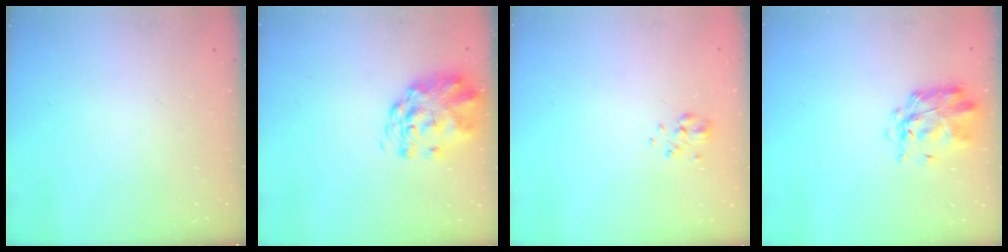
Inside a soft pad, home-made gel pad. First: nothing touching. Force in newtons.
{"total": 3.0, "press": 2.8, "slide": 1.1}
{"total": 3.4, "press": 3.0, "slide": 1.6}
{"total": 2.9, "press": 2.8, "slide": 0.8}